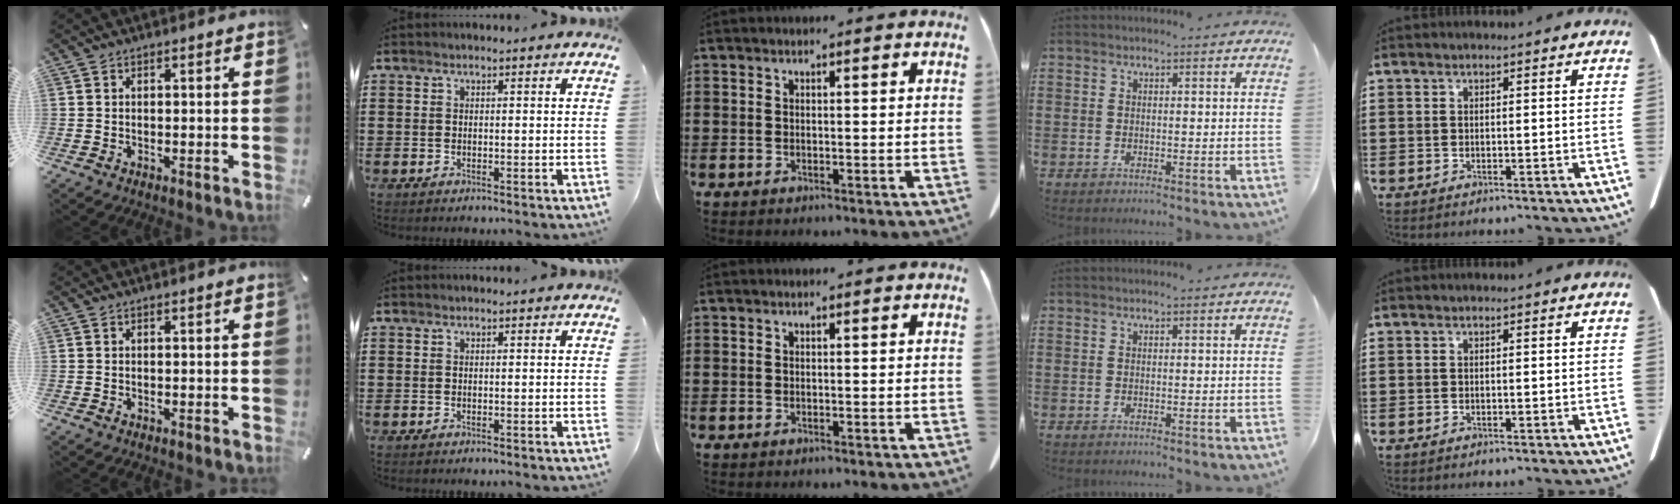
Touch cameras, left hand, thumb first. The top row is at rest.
{}